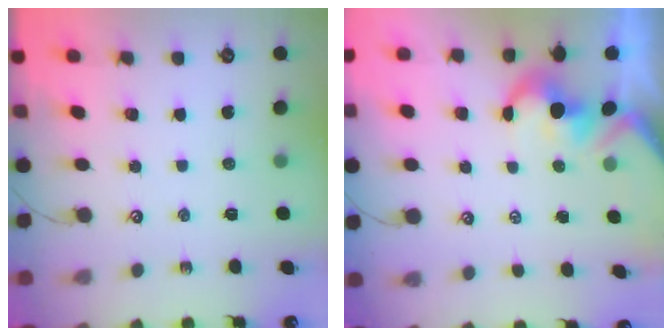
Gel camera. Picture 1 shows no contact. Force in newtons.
{"total": 1.7, "press": 1.4, "slide": 1.0}